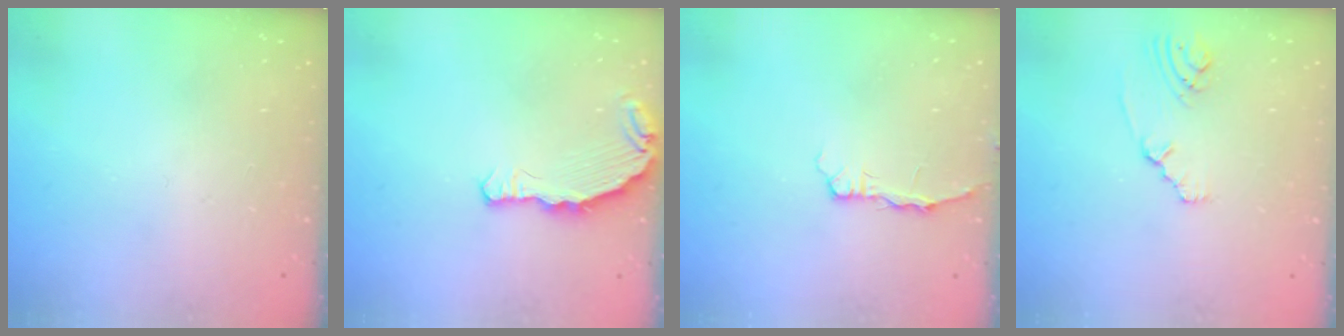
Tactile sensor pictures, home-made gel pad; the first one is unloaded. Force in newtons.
{"total": 8.0, "press": 6.4, "slide": 4.8}
{"total": 2.6, "press": 2.6, "slide": 0.3}
{"total": 2.1, "press": 2.1, "slide": 0.4}